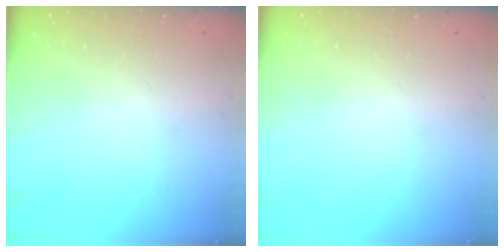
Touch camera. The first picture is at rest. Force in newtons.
{"total": 0.0}